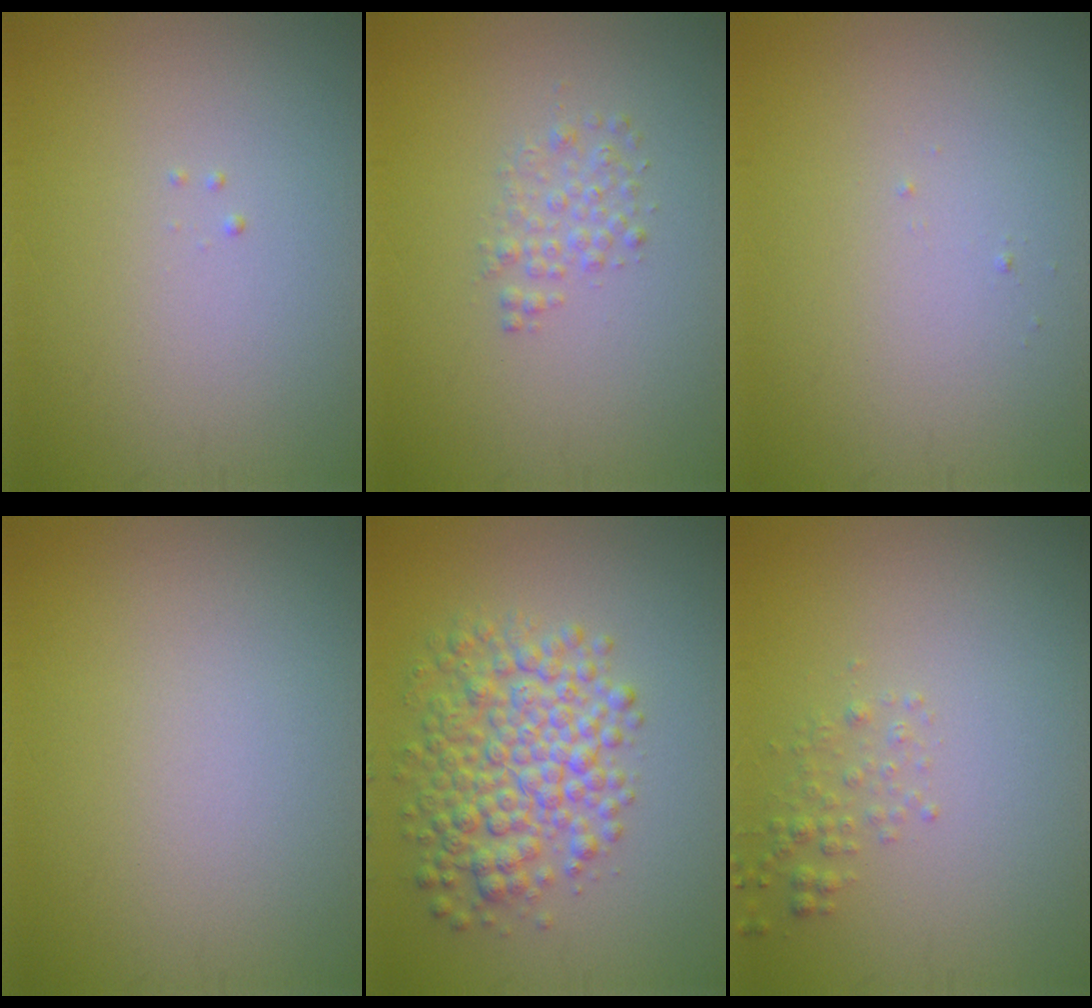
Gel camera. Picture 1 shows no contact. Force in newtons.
{"total": 1.6, "press": 1.6, "slide": 0.0}
{"total": 0.0}
{"total": 0.0}
{"total": 6.1, "press": 6.1, "slide": 0.0}
{"total": 1.3, "press": 1.3, "slide": 0.1}